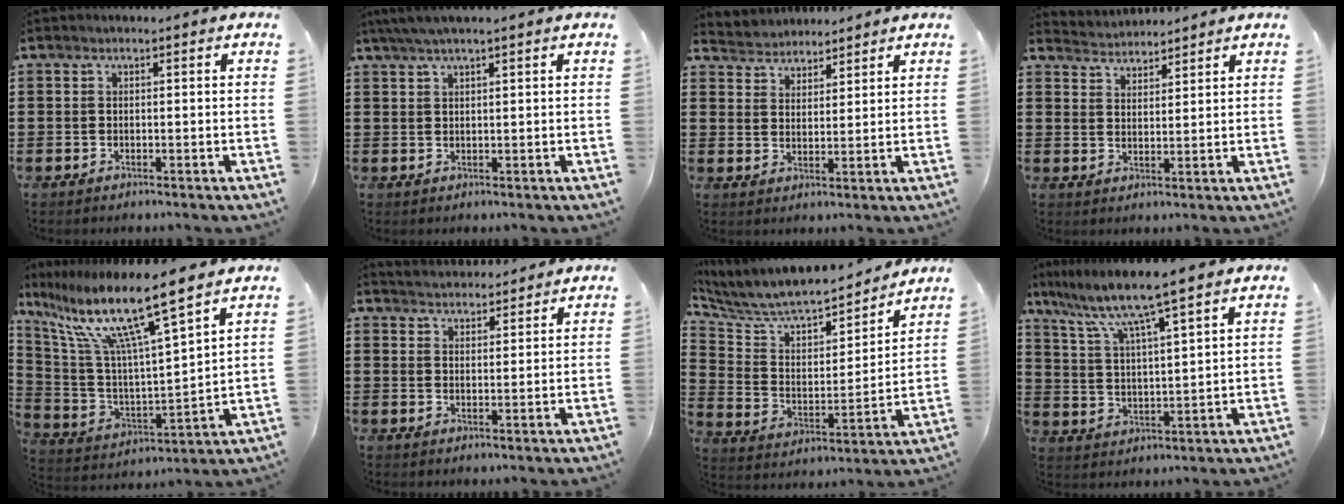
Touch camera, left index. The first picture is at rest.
{"total": 2.5, "force": [1.8, 0.1, 1.7], "torque": [-0.035, 0.003, 0.033]}
{"total": 3.5, "force": [3.2, 1.1, -0.7], "torque": [-0.004, -0.011, 0.059]}
{"total": 3.1, "force": [3.0, 0.4, -0.6], "torque": [-0.001, -0.010, 0.055]}
{"total": 13.6, "force": [9.3, 0.4, 9.9], "torque": [-0.225, -0.061, 0.148]}
{"total": 3.0, "force": [2.9, 0.1, -0.4], "torque": [-0.002, -0.009, 0.055]}
{"total": 6.7, "force": [6.2, 1.9, 1.7], "torque": [-0.071, -0.054, 0.101]}
{"total": 7.7, "force": [6.3, -0.3, 4.4], "torque": [-0.110, -0.038, 0.101]}